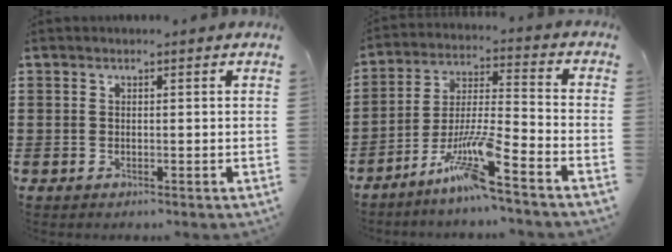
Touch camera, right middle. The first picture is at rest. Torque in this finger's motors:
{"motor_torque": [1.21, -0.93, 0.70, 0.21]}